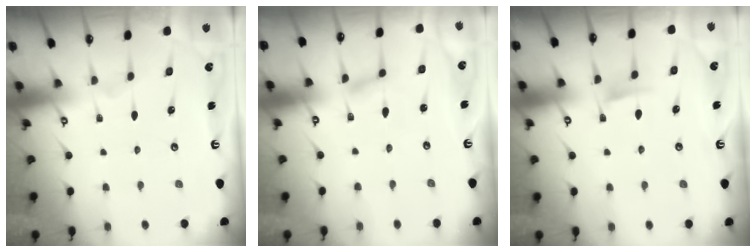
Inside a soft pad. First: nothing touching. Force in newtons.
{"total": 2.0, "press": 1.9, "slide": 0.3}
{"total": 5.7, "press": 5.6, "slide": 0.9}